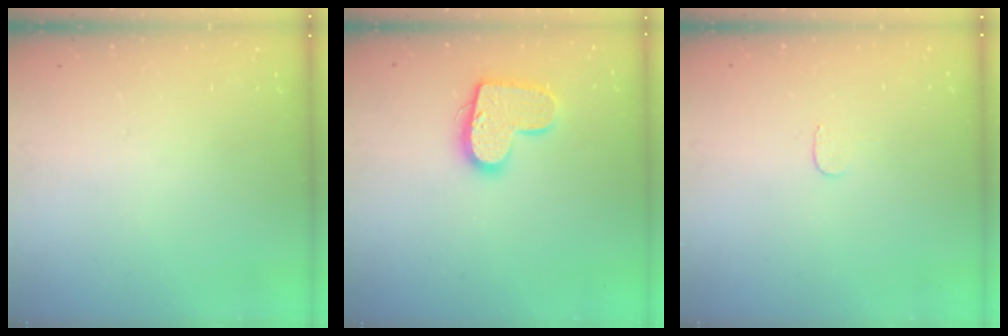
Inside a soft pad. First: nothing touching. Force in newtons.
{"total": 14.3, "press": 14.3, "slide": 0.8}
{"total": 3.0, "press": 3.0, "slide": 0.3}